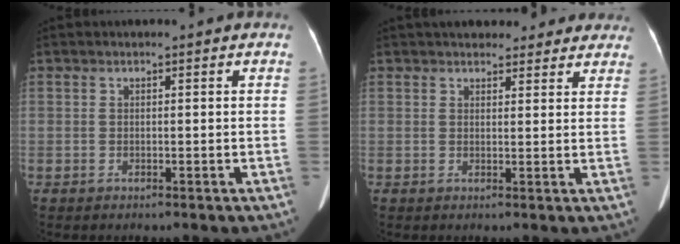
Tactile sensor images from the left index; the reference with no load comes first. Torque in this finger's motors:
{"motor_torque": [-1.01, -1.13, -0.53, -0.04]}